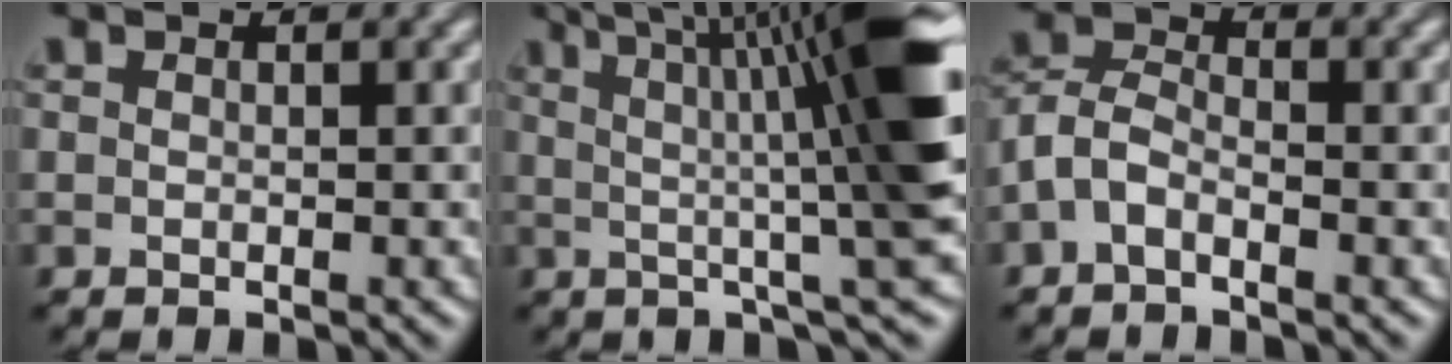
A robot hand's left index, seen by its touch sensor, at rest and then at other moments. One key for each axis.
{"total": 11.3, "fx": 2.9, "fy": 1.4, "fz": 10.9, "tx": -0.142, "ty": 0.012, "tz": 0.040}
{"total": 3.0, "fx": -1.5, "fy": 1.6, "fz": 2.0, "tx": -0.047, "ty": 0.008, "tz": -0.041}